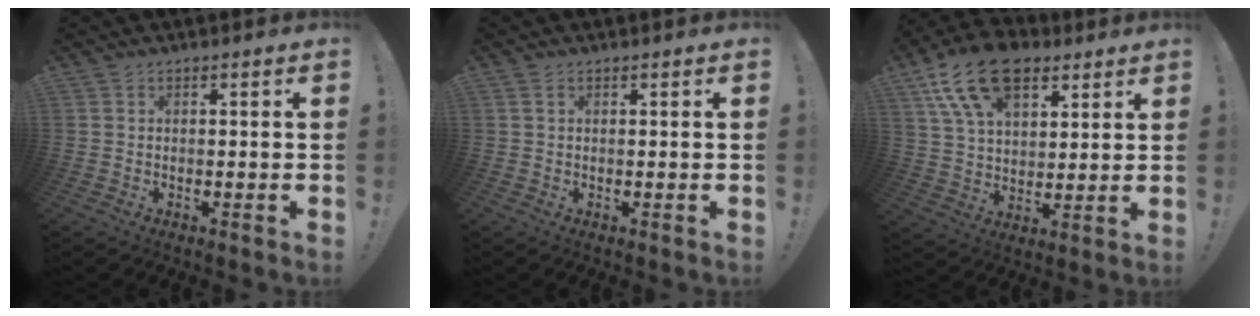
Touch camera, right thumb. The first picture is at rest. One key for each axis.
{"total": 0.9, "fx": 0.5, "fy": 0.4, "fz": 0.7, "tx": -0.008, "ty": -0.001, "tz": 0.007}
{"total": 17.7, "fx": 10.1, "fy": 10.2, "fz": 10.4, "tx": -0.186, "ty": -0.045, "tz": 0.183}